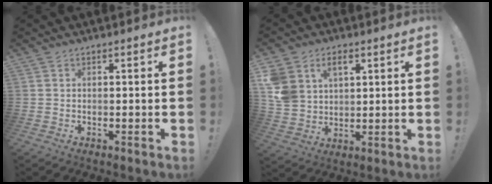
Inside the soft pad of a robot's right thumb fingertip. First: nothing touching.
{"total": 9.9, "force": [4.6, 7.6, 4.5], "torque": [-0.092, -0.022, 0.090]}